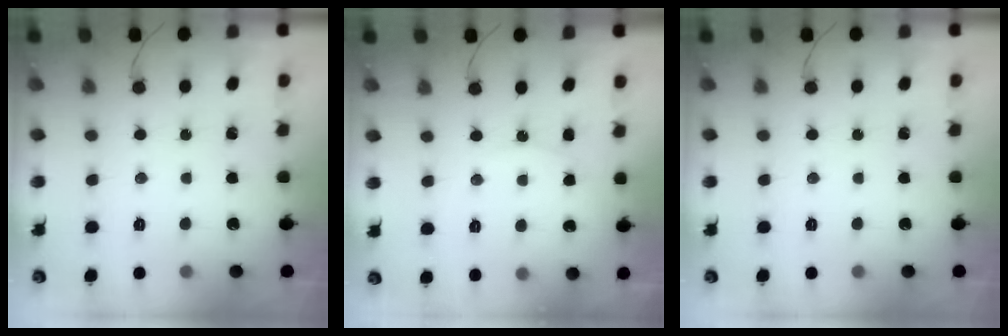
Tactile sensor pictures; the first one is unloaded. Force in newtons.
{"total": 6.7, "press": 6.7, "slide": 0.6}
{"total": 0.0}